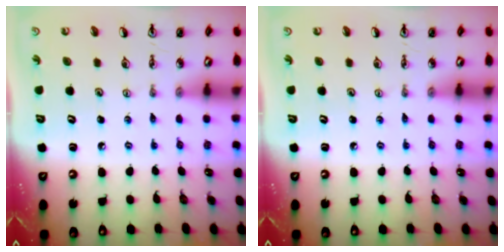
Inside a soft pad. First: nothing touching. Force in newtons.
{"total": 0.0}